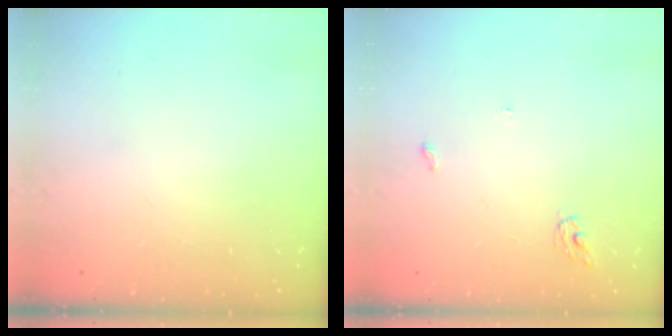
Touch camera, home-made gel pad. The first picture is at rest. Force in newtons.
{"total": 3.4, "press": 3.3, "slide": 0.3}